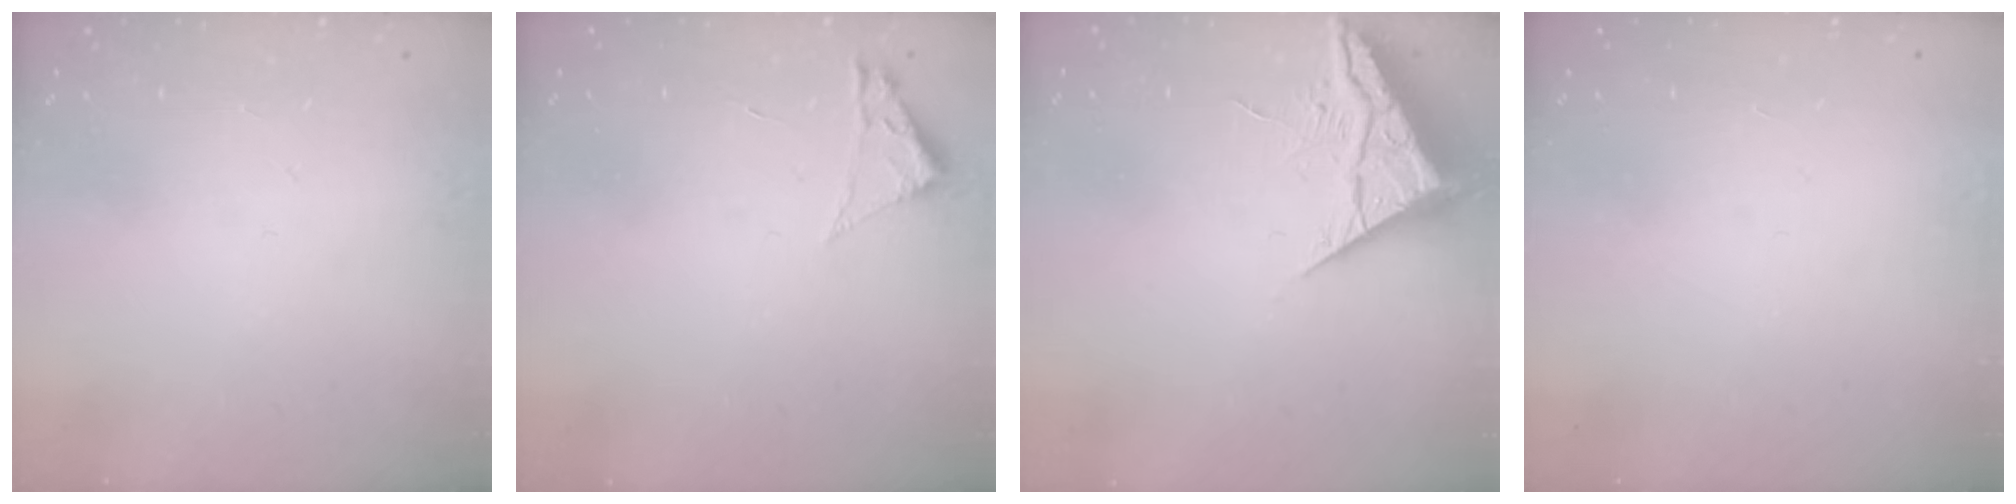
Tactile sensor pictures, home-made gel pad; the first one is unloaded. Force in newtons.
{"total": 1.8, "press": 1.8, "slide": 0.2}
{"total": 6.9, "press": 6.9, "slide": 0.4}
{"total": 1.5, "press": 1.5, "slide": 0.1}